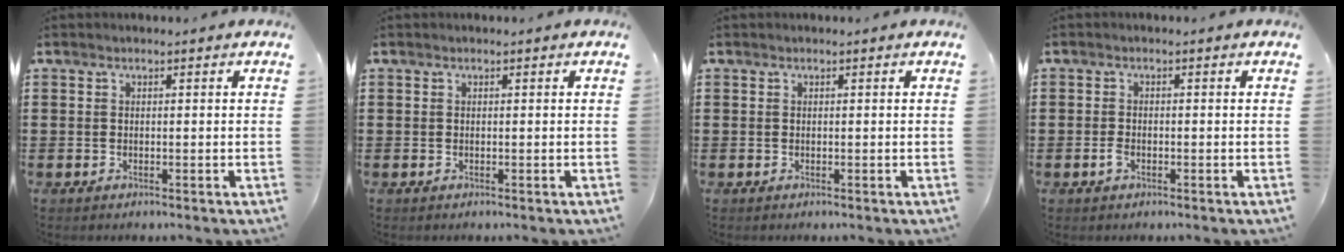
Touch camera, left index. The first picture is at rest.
{"total": 0.0}
{"total": 0.0}
{"total": 1.6, "force": [-0.7, 0.8, 1.2], "torque": [-0.032, -0.004, -0.014]}